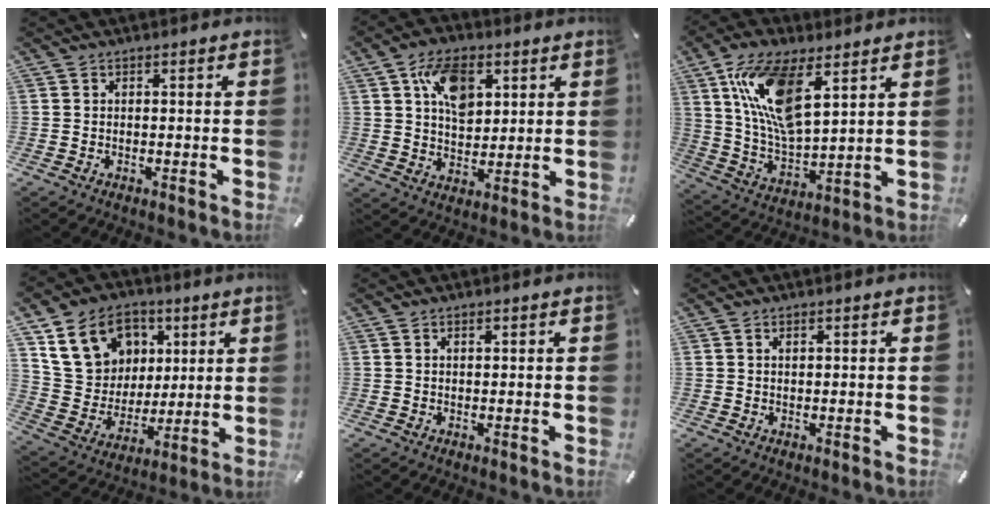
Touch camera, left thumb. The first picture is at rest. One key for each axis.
{"total": 11.0, "fx": 4.4, "fy": 7.3, "fz": 7.0, "tx": -0.109, "ty": 0.000, "tz": 0.080}
{"total": 16.1, "fx": 8.3, "fy": 7.0, "fz": 11.9, "tx": -0.261, "ty": -0.026, "tz": 0.147}
{"total": 17.6, "fx": 7.4, "fy": 14.4, "fz": 7.0, "tx": -0.125, "ty": -0.016, "tz": 0.151}
{"total": 0.7, "fx": 0.5, "fy": 0.4, "fz": 0.4, "tx": -0.007, "ty": 0.000, "tz": 0.009}
{"total": 0.9, "fx": 0.5, "fy": 0.4, "fz": 0.6, "tx": -0.011, "ty": 0.000, "tz": 0.010}